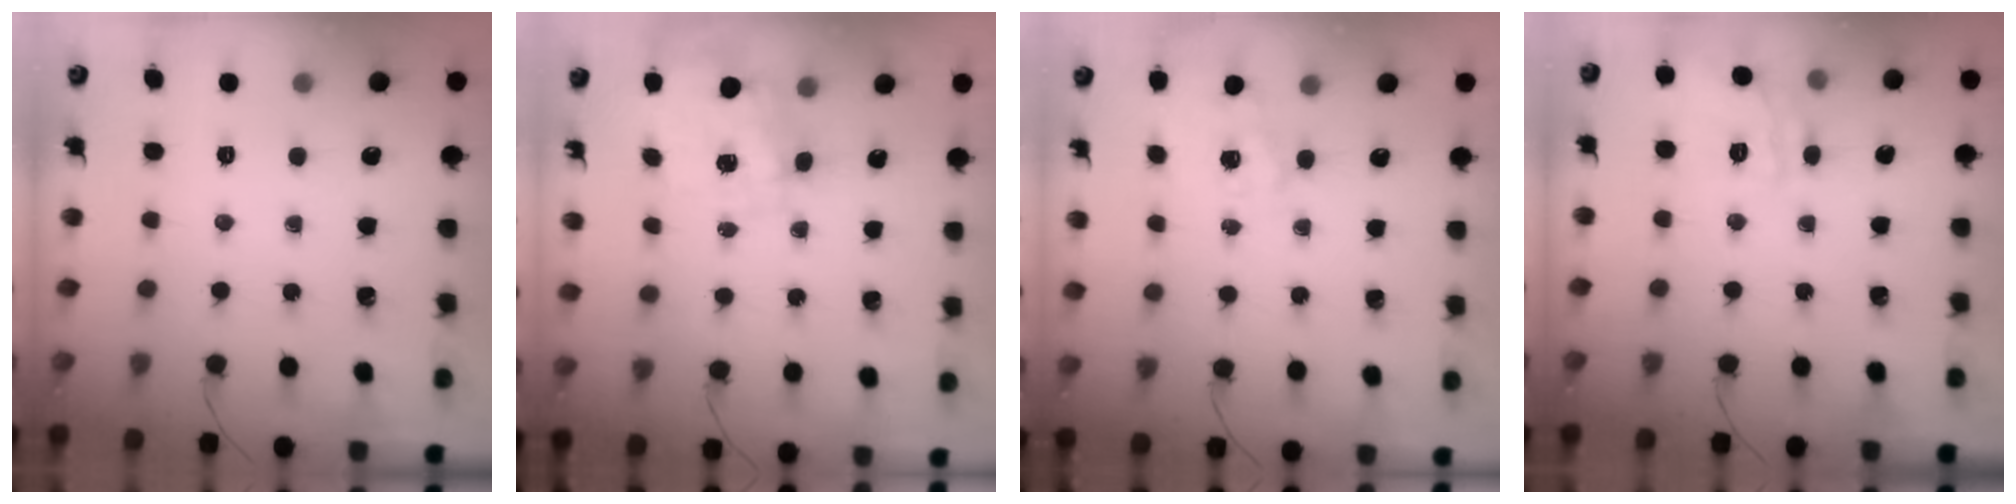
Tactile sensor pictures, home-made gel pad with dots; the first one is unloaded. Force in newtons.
{"total": 8.7, "press": 8.5, "slide": 2.0}
{"total": 0.9, "press": 0.3, "slide": 0.8}
{"total": 11.9, "press": 11.9, "slide": 0.7}